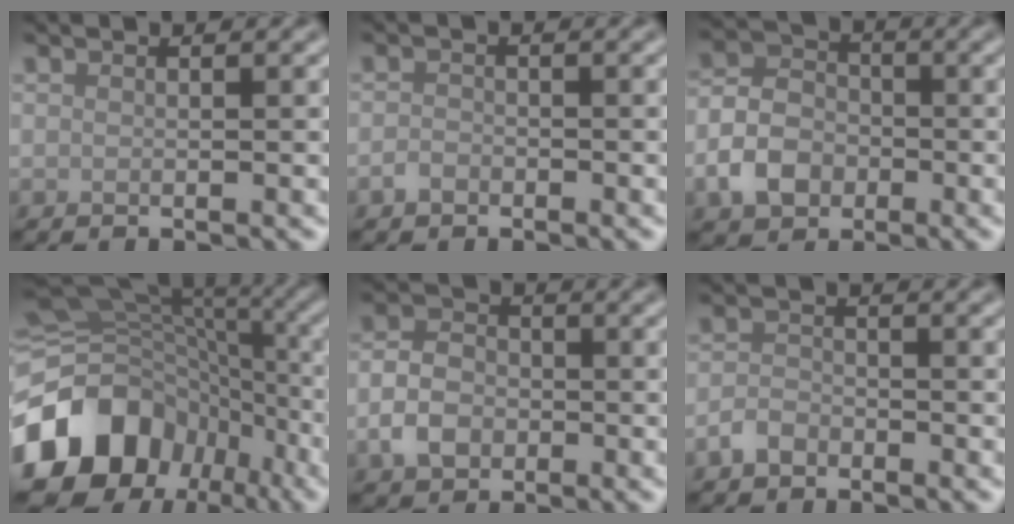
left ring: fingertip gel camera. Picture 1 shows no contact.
{"total": 1.3, "force": [-0.9, 0.8, 0.4], "torque": [-0.006, 0.002, -0.020]}
{"total": 4.7, "force": [-1.9, 3.6, 2.4], "torque": [-0.050, 0.003, -0.044]}
{"total": 15.9, "force": [-7.0, 12.4, 7.1], "torque": [-0.163, -0.010, -0.112]}
{"total": 3.8, "force": [-1.3, 2.8, 2.1], "torque": [-0.044, 0.001, -0.031]}
{"total": 2.0, "force": [-1.4, 1.2, 0.7], "torque": [-0.013, 0.003, -0.033]}